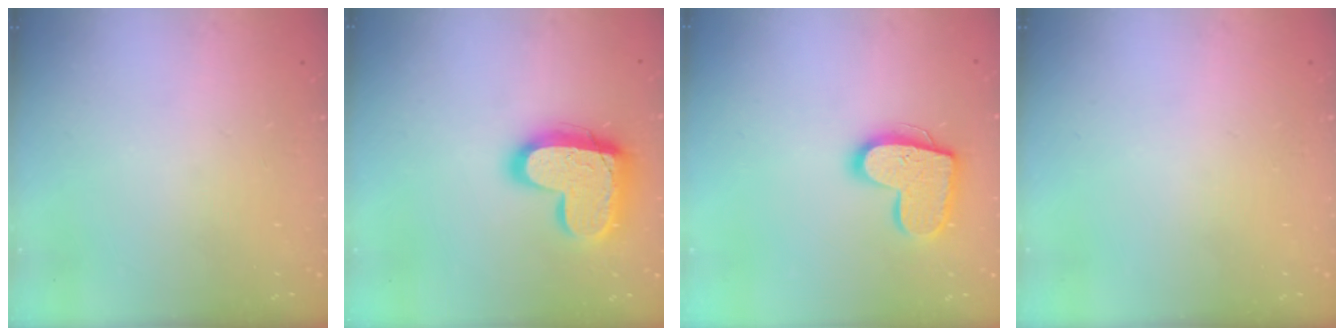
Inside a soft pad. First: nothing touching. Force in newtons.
{"total": 17.5, "press": 17.4, "slide": 1.3}
{"total": 14.8, "press": 14.8, "slide": 1.0}
{"total": 0.0}